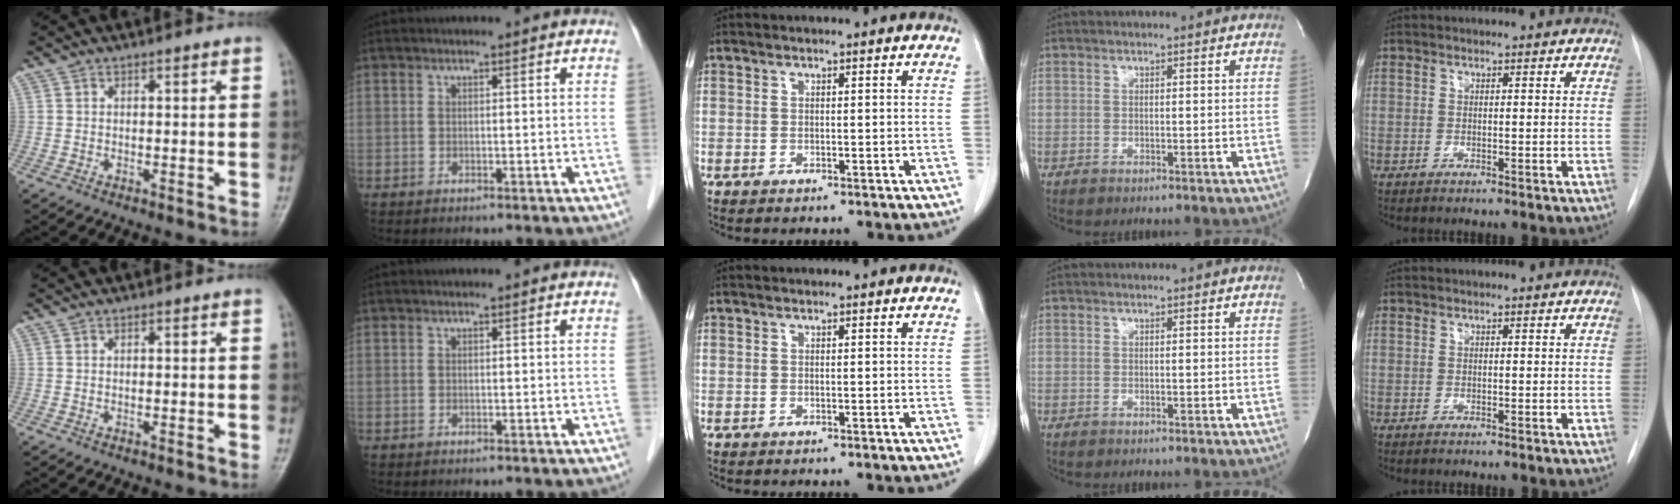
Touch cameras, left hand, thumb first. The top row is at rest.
{}